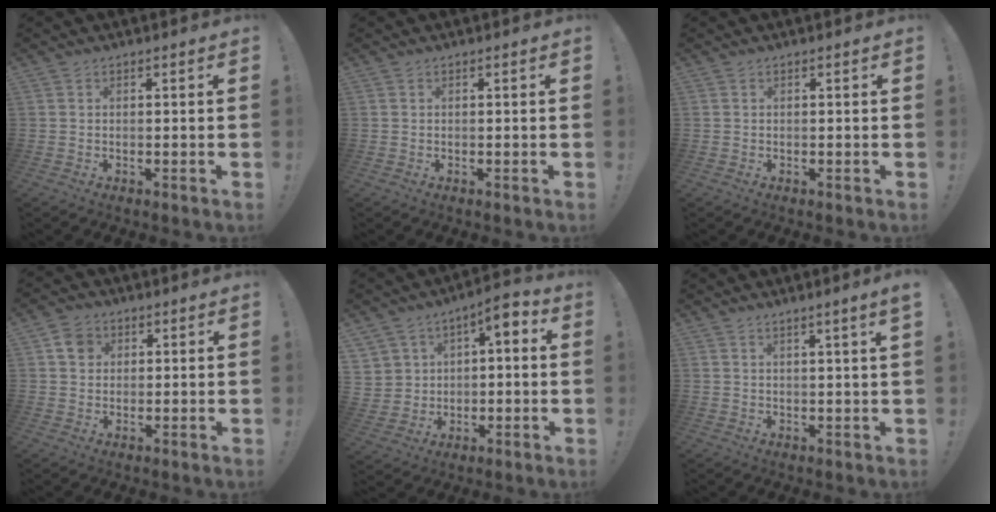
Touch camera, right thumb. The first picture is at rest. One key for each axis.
{"total": 0.0}
{"total": 0.0}
{"total": 5.1, "fx": 1.9, "fy": 4.4, "fz": 1.7, "tx": -0.021, "ty": 0.002, "tz": 0.036}
{"total": 7.8, "fx": 2.5, "fy": 6.6, "fz": 3.4, "tx": -0.045, "ty": -0.011, "tz": 0.051}
{"total": 2.7, "fx": 1.7, "fy": -0.8, "fz": 2.0, "tx": -0.027, "ty": -0.010, "tz": 0.024}